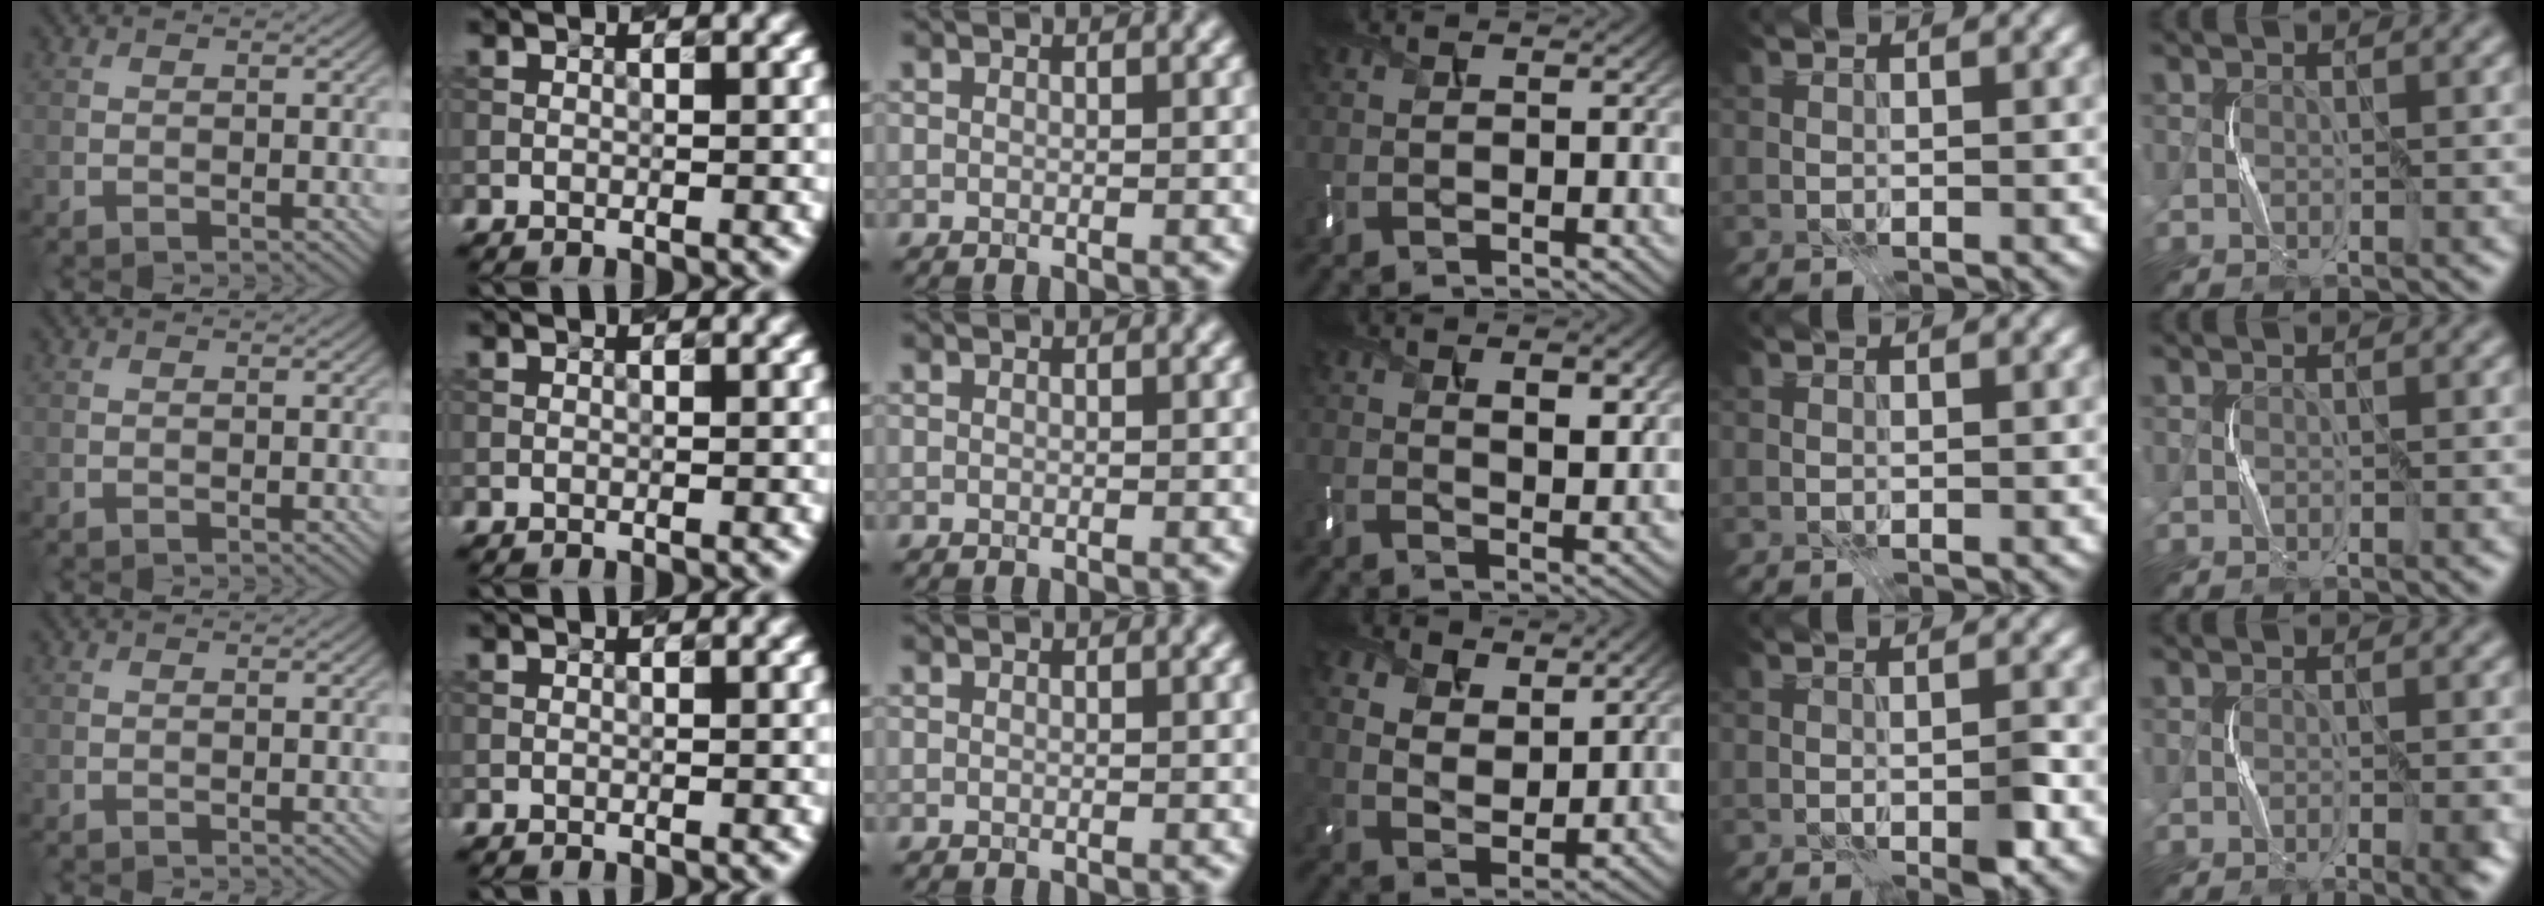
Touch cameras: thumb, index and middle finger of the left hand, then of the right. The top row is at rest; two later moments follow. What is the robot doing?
{"motion": "squeeze", "object": "air blower"}